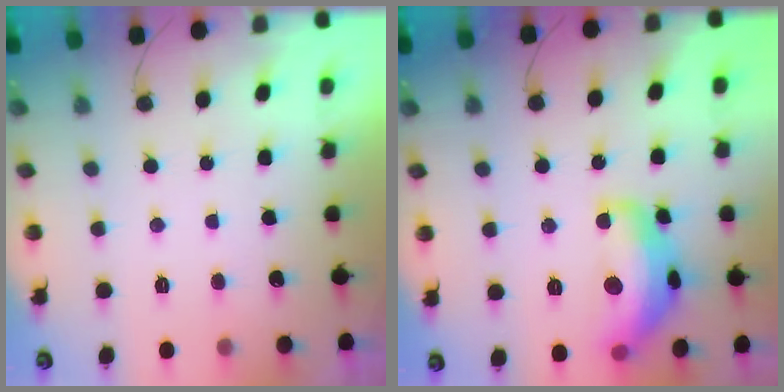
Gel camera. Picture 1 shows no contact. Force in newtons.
{"total": 16.0, "press": 16.0, "slide": 1.3}